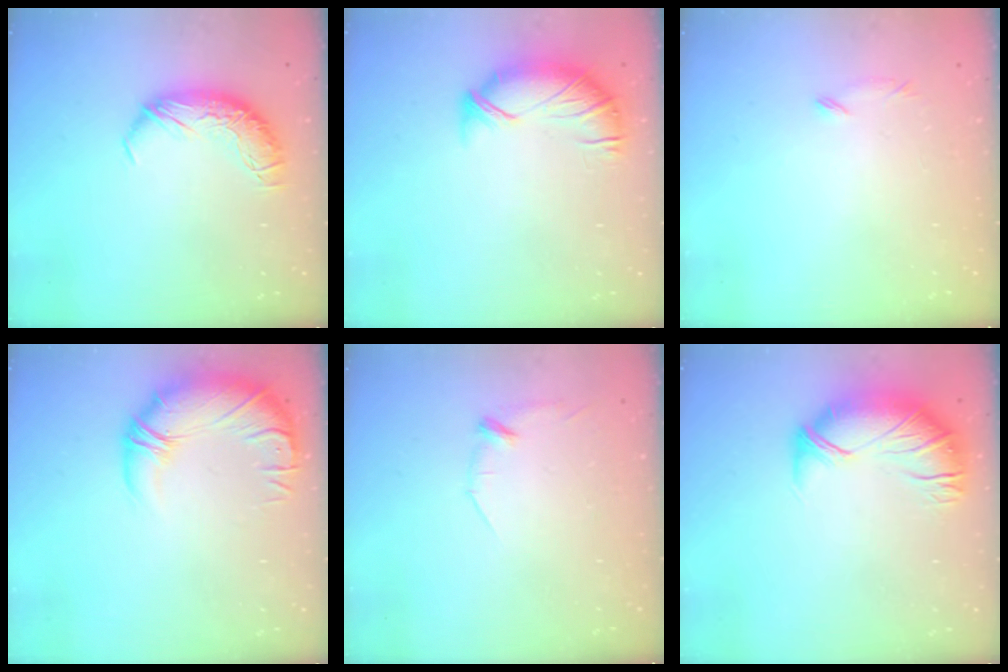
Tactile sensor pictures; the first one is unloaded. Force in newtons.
{"total": 2.5, "press": 1.9, "slide": 1.7}
{"total": 8.3, "press": 8.3, "slide": 0.6}
{"total": 4.2, "press": 2.2, "slide": 3.6}
{"total": 6.5, "press": 6.5, "slide": 0.8}
{"total": 3.1, "press": 2.0, "slide": 2.3}